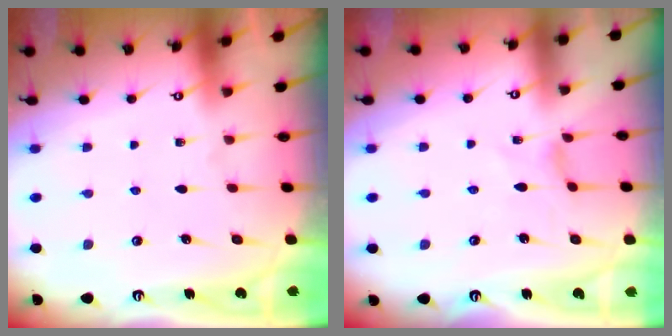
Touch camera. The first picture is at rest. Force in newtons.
{"total": 0.0}